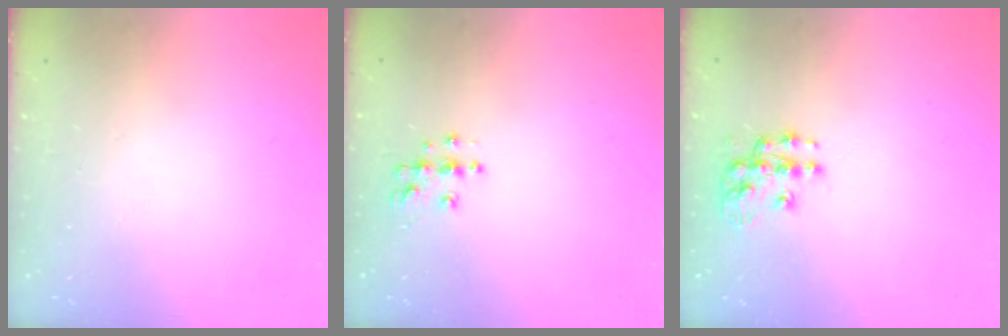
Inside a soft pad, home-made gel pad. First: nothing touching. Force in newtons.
{"total": 5.8, "press": 5.8, "slide": 0.2}
{"total": 10.4, "press": 10.4, "slide": 0.5}